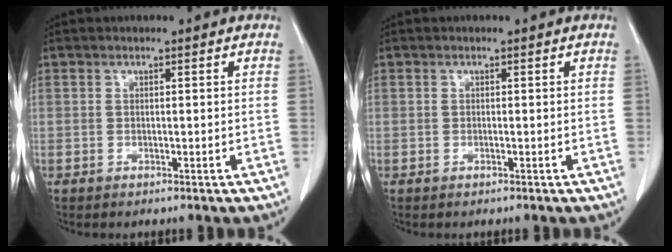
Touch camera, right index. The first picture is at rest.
{"total": 0.0}